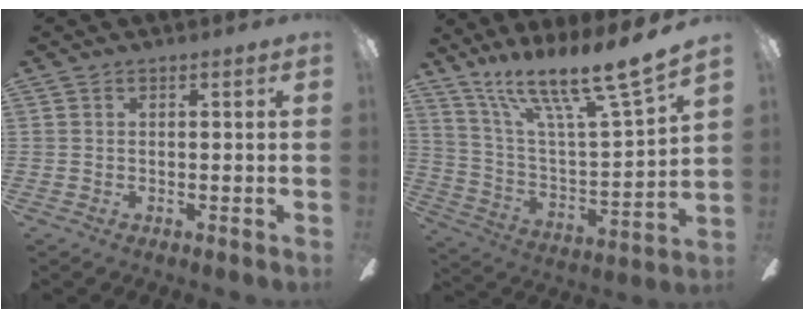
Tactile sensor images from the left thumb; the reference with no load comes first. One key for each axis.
{"total": 18.2, "fx": 15.5, "fy": 1.1, "fz": 9.6, "tx": -0.172, "ty": -0.111, "tz": 0.252}